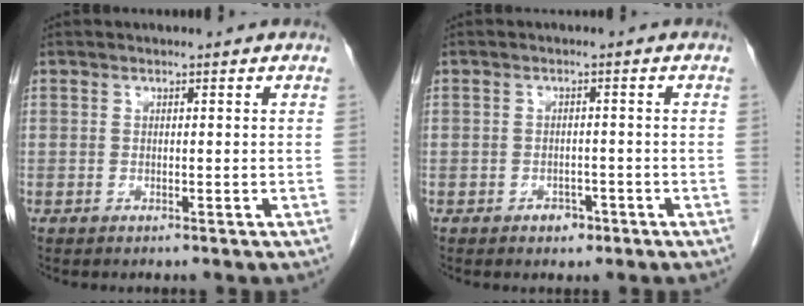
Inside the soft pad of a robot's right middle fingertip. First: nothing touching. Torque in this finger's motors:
{"motor_torque": [0.45, -0.25, 0.04, 0.00]}